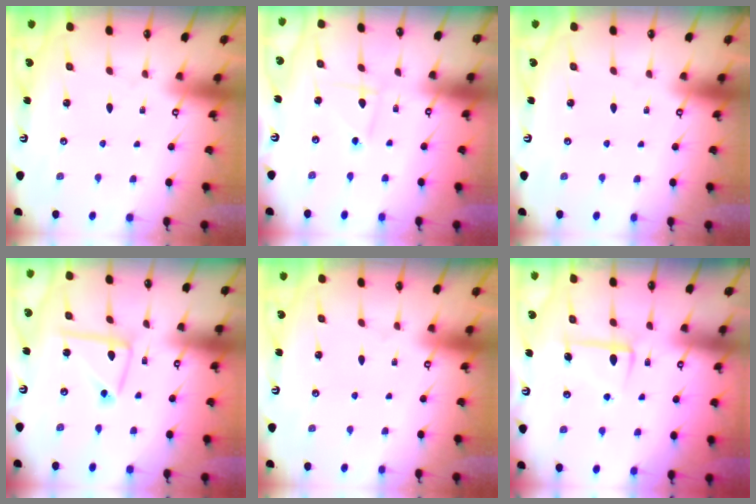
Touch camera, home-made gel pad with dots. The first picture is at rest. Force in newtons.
{"total": 1.4, "press": 1.3, "slide": 0.1}
{"total": 0.0}
{"total": 9.1, "press": 9.1, "slide": 0.8}
{"total": 0.0}
{"total": 5.8, "press": 5.8, "slide": 0.0}